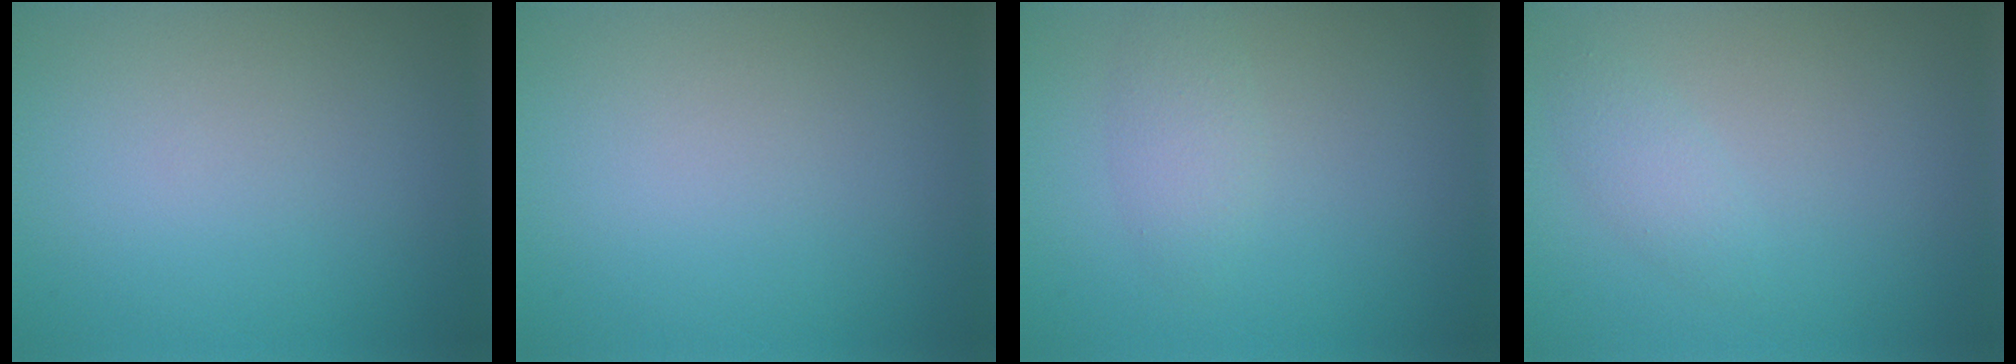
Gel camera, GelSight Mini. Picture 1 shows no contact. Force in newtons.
{"total": 0.0}
{"total": 1.8, "press": 1.8, "slide": 0.2}
{"total": 1.4, "press": 1.4, "slide": 0.1}